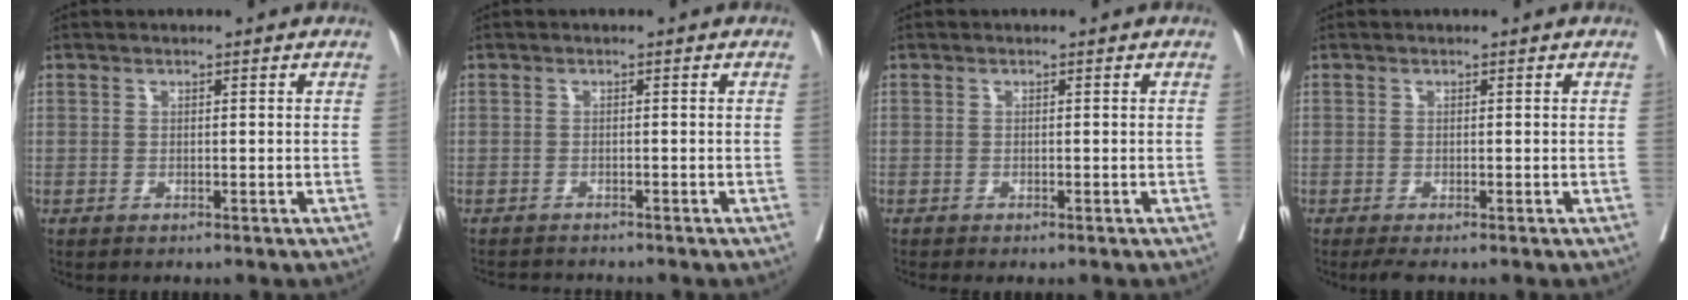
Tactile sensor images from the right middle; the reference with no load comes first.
{"total": 3.1, "force": [-3.0, 0.3, 0.4], "torque": [-0.003, -0.010, -0.048]}
{"total": 0.7, "force": [-0.6, 0.0, 0.3], "torque": [-0.003, -0.001, -0.011]}
{"total": 1.4, "force": [-1.0, 0.1, 0.9], "torque": [-0.017, -0.007, -0.018]}